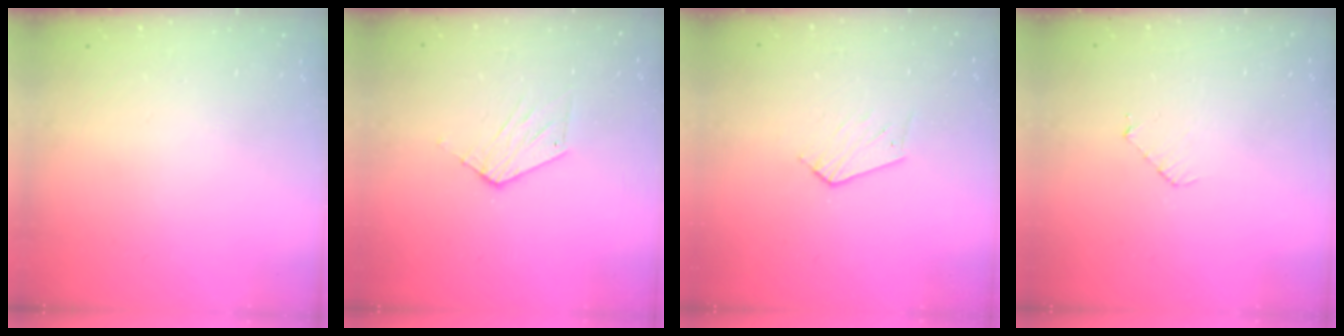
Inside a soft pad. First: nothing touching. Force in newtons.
{"total": 6.4, "press": 6.4, "slide": 0.2}
{"total": 4.2, "press": 4.2, "slide": 0.4}
{"total": 3.2, "press": 3.2, "slide": 0.2}